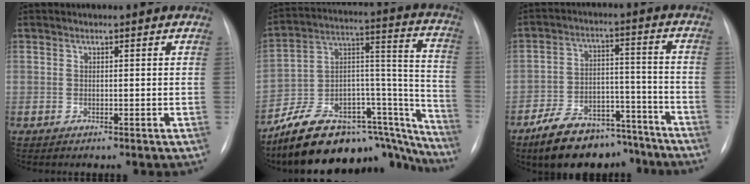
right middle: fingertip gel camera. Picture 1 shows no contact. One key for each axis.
{"total": 26.0, "fx": -21.9, "fy": 9.2, "fz": 10.6, "tx": -0.106, "ty": 0.063, "tz": -0.330}
{"total": 14.4, "fx": -11.7, "fy": 6.2, "fz": 5.6, "tx": -0.076, "ty": 0.038, "tz": -0.185}